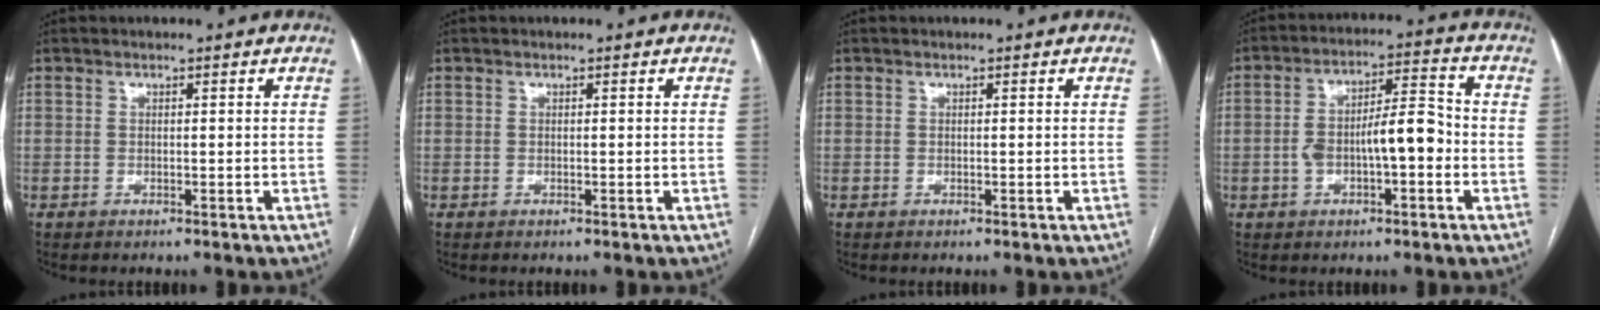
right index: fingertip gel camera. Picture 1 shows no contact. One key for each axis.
{"total": 0.0}
{"total": 0.0}
{"total": 9.2, "fx": -1.6, "fy": 2.9, "fz": 8.6, "tx": -0.159, "ty": 0.029, "tz": -0.024}